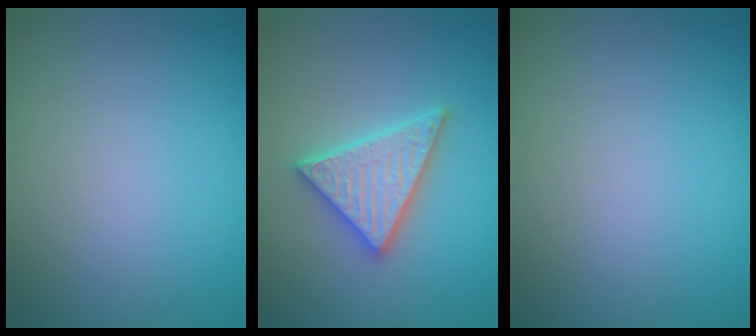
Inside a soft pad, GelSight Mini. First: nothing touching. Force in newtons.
{"total": 4.7, "press": 4.7, "slide": 0.6}
{"total": 0.0}